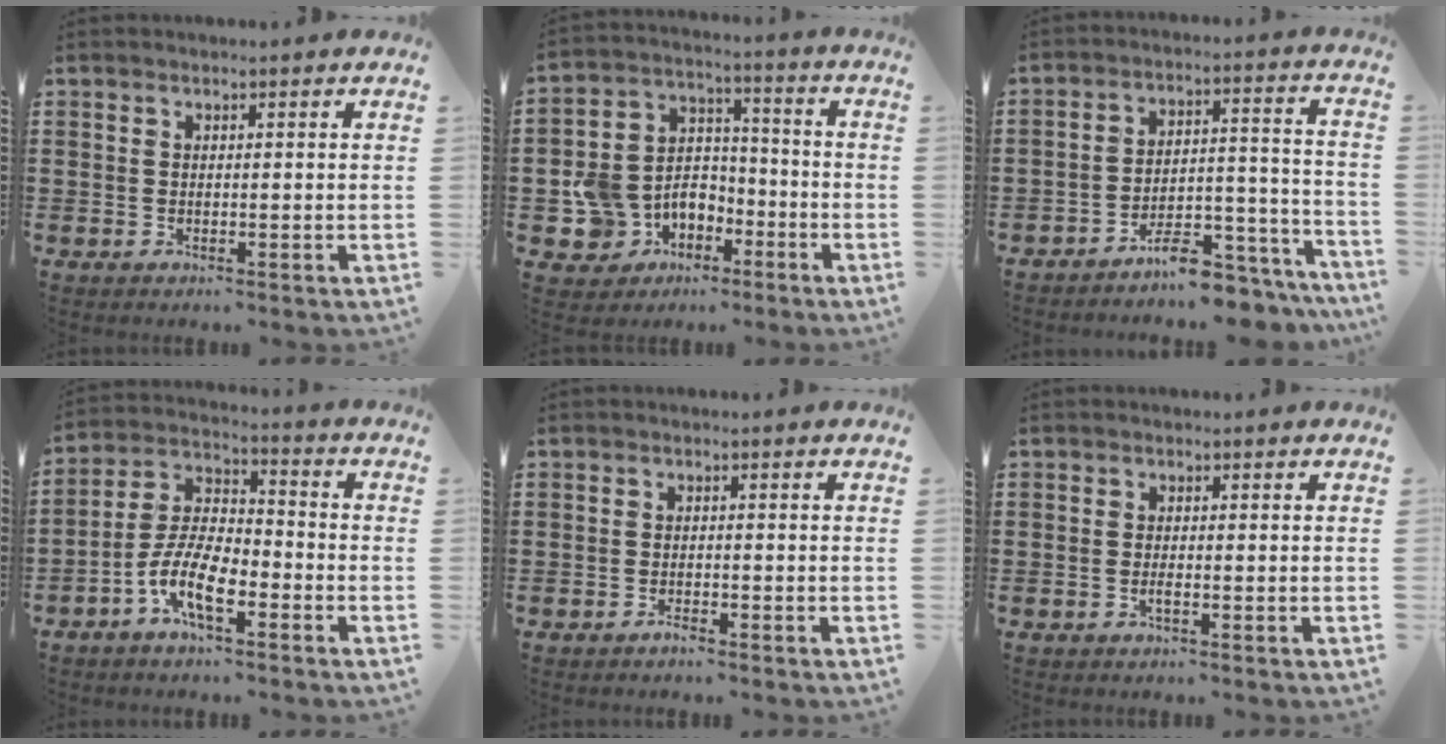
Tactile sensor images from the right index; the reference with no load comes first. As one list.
[{"total": 7.5, "force": [-2.9, 6.7, 1.5], "torque": [-0.070, 0.010, -0.055]}, {"total": 8.2, "force": [-7.6, 1.5, 2.9], "torque": [-0.034, 0.027, -0.139]}, {"total": 8.9, "force": [-4.9, 3.4, 6.6], "torque": [-0.159, -0.002, -0.099]}, {"total": 1.0, "force": [-0.9, 0.0, 0.3], "torque": [-0.010, -0.004, -0.017]}, {"total": 1.0, "force": [-0.5, 0.1, 0.9], "torque": [-0.016, -0.004, -0.008]}]